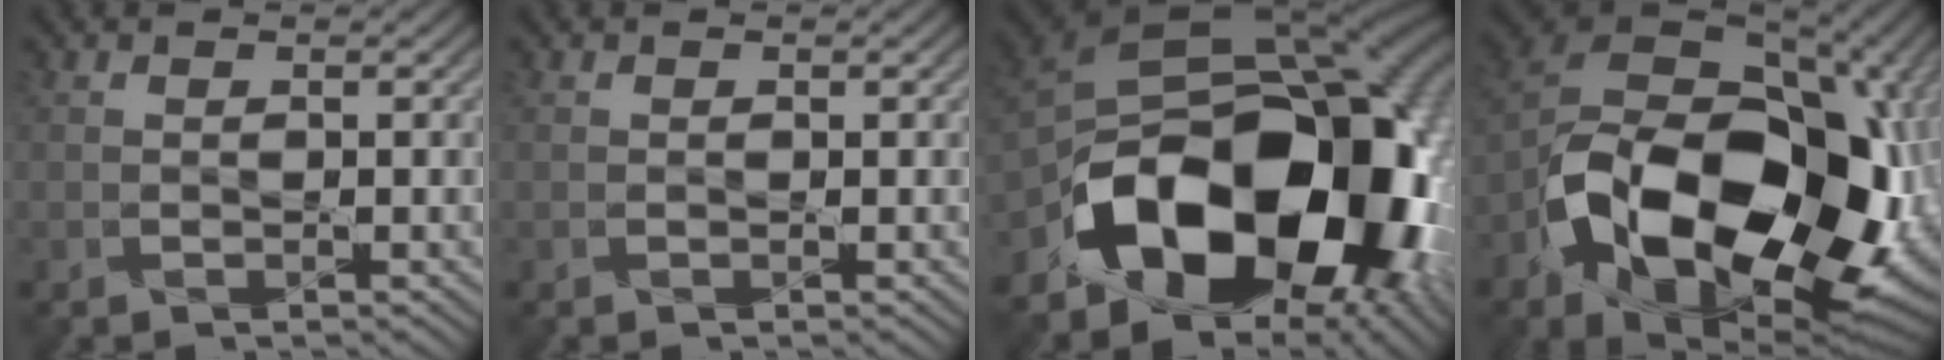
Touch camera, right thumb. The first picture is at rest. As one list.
[{"total": 0.0}, {"total": 20.2, "force": [-7.4, 13.1, 13.5], "torque": [-0.237, -0.044, -0.108]}, {"total": 21.9, "force": [-6.9, 13.7, 15.6], "torque": [-0.319, -0.058, -0.086]}]